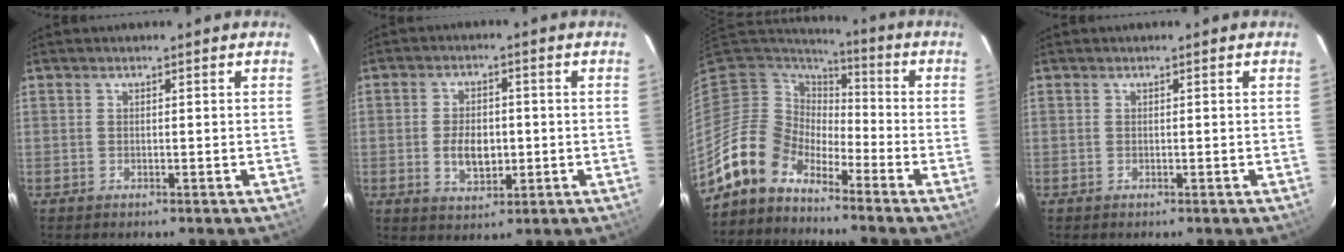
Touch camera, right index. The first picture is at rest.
{"total": 6.7, "force": [-1.0, 4.2, 5.1], "torque": [-0.099, -0.001, -0.010]}
{"total": 9.7, "force": [-8.2, 5.2, 0.6], "torque": [-0.028, 0.028, -0.164]}
{"total": 0.0}